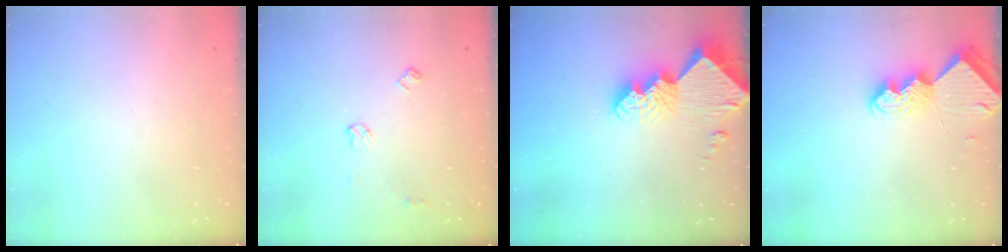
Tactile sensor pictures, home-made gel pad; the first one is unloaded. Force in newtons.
{"total": 6.0, "press": 6.0, "slide": 0.7}
{"total": 13.7, "press": 13.7, "slide": 1.2}
{"total": 7.9, "press": 7.8, "slide": 0.6}